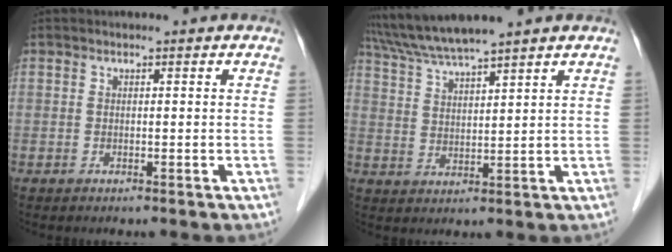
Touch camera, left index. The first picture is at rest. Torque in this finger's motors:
{"motor_torque": [0.33, -1.23, 0.56, 0.20]}